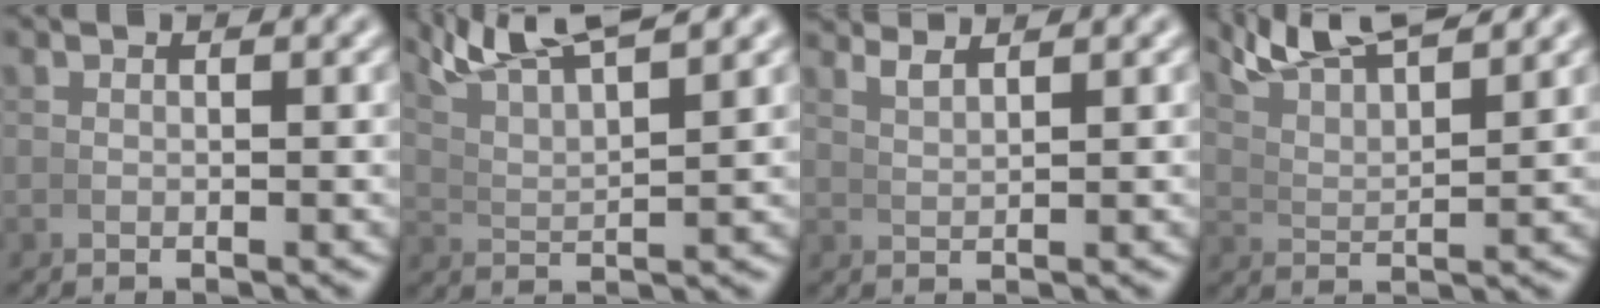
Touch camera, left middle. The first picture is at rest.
{"total": 7.7, "force": [6.2, 2.3, 4.0], "torque": [-0.077, 0.017, 0.101]}
{"total": 2.6, "force": [2.4, 0.0, 0.9], "torque": [-0.015, 0.005, 0.046]}
{"total": 7.0, "force": [5.9, 1.9, 3.3], "torque": [-0.065, 0.015, 0.098]}